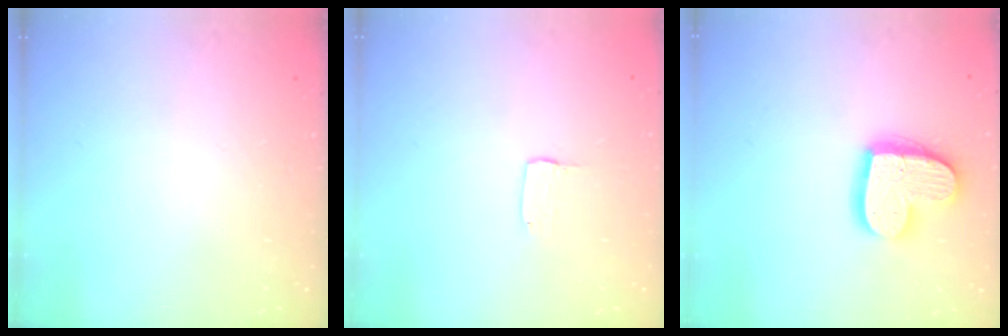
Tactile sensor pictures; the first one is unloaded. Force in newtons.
{"total": 1.3, "press": 1.2, "slide": 0.1}
{"total": 16.2, "press": 16.1, "slide": 1.5}